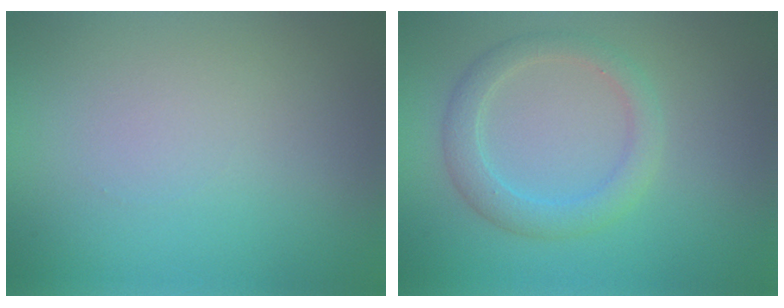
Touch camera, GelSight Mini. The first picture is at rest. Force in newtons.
{"total": 3.0, "press": 2.9, "slide": 0.3}